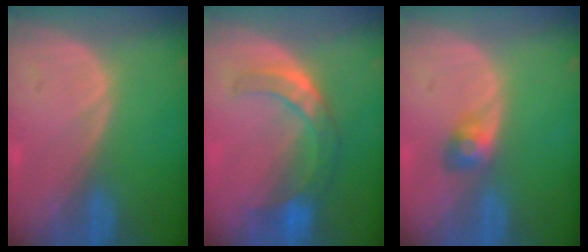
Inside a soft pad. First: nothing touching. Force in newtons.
{"total": 7.6, "press": 6.6, "slide": 3.8}
{"total": 3.0, "press": 2.6, "slide": 1.4}